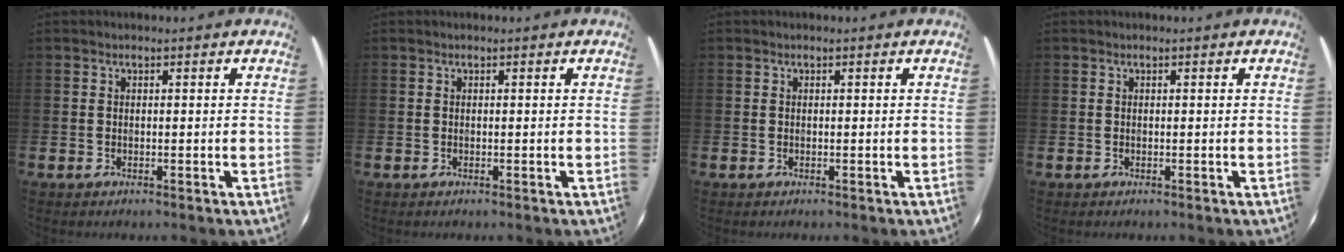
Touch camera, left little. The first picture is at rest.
{"total": 0.0}
{"total": 0.0}
{"total": 0.0}